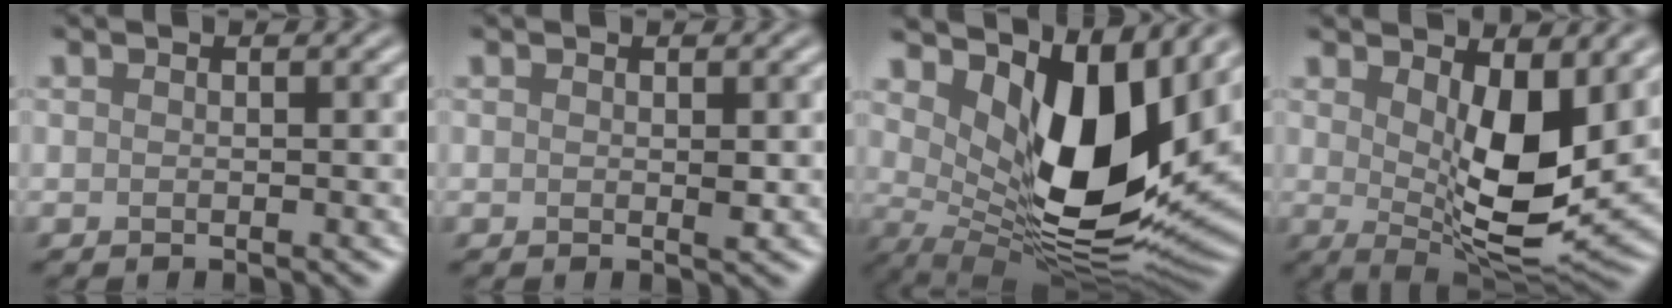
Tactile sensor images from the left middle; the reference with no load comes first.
{"total": 0.7, "force": [0.1, 0.2, 0.6], "torque": [-0.010, -0.004, 0.000]}
{"total": 12.2, "force": [3.7, 5.8, 10.1], "torque": [-0.169, -0.029, 0.082]}
{"total": 8.5, "force": [1.7, 3.4, 7.6], "torque": [-0.125, -0.019, 0.034]}